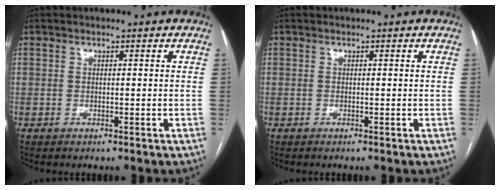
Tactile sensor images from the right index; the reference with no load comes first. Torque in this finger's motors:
{"motor_torque": [-0.04, 0.00, 0.00, 0.00]}